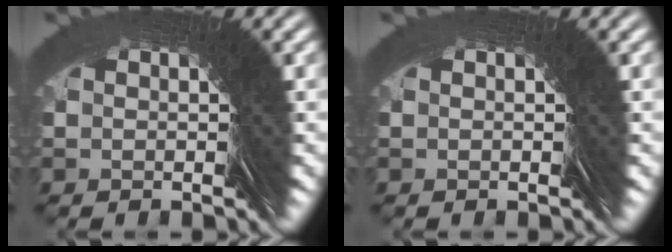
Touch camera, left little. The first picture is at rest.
{"total": 0.0}